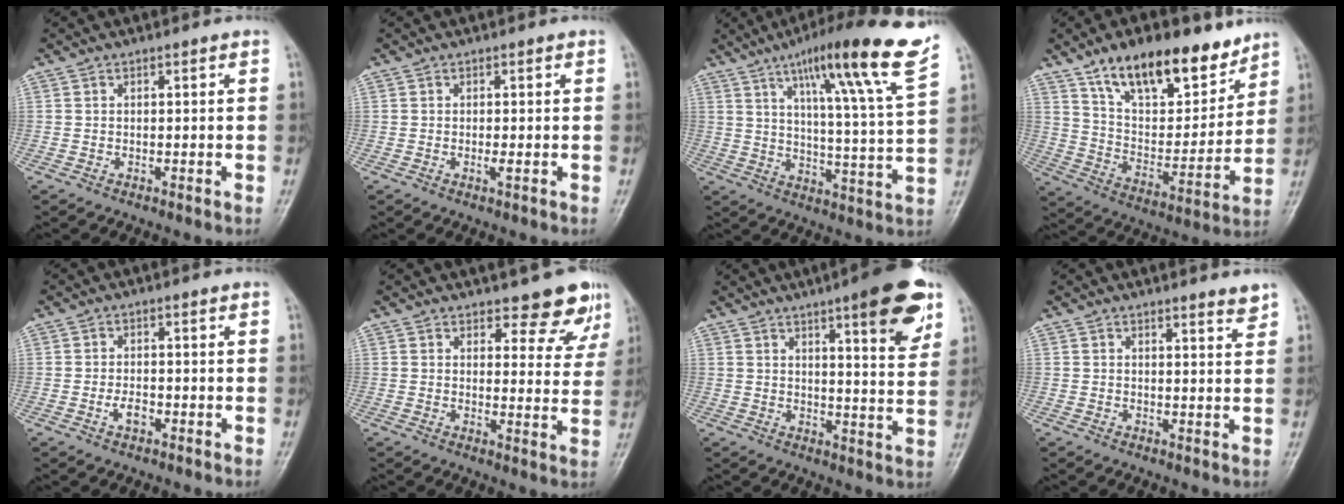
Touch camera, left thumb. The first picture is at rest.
{"total": 0.9, "force": [-0.1, 0.2, 0.9], "torque": [-0.018, -0.003, -0.003]}
{"total": 19.7, "force": [11.8, 0.7, 15.7], "torque": [-0.221, -0.048, 0.168]}
{"total": 19.5, "force": [13.3, 8.5, 11.3], "torque": [-0.132, -0.068, 0.230]}
{"total": 2.5, "force": [-1.0, 1.4, 1.8], "torque": [-0.031, 0.005, -0.019]}
{"total": 8.2, "force": [6.7, 3.4, 3.4], "torque": [-0.006, -0.046, 0.073]}
{"total": 12.8, "force": [7.1, 2.6, 10.3], "torque": [-0.117, -0.034, 0.091]}
{"total": 2.2, "force": [2.0, 0.2, 0.9], "torque": [-0.009, -0.021, 0.025]}